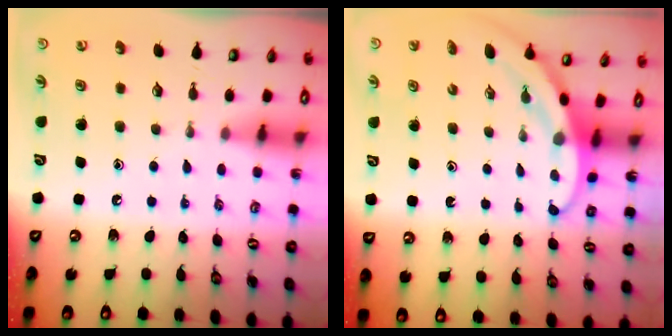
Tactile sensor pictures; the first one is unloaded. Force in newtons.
{"total": 3.1, "press": 3.1, "slide": 0.1}